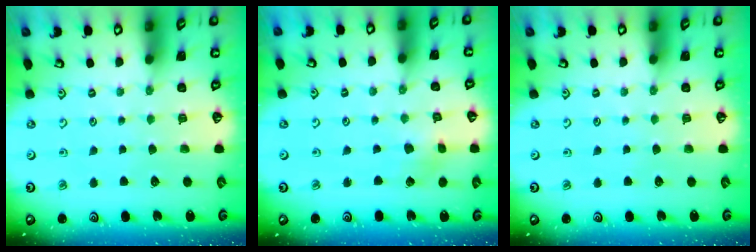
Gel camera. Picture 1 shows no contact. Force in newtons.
{"total": 2.9, "press": 2.9, "slide": 0.2}
{"total": 0.0}